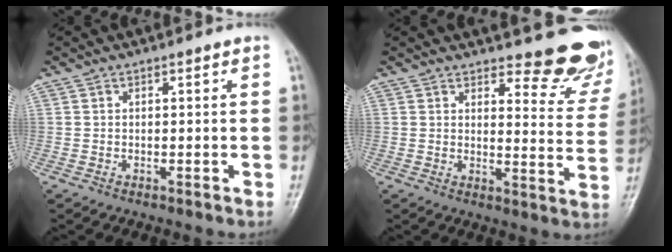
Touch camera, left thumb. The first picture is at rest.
{"total": 12.7, "force": [11.1, 4.2, 4.5], "torque": [-0.009, -0.094, 0.115]}